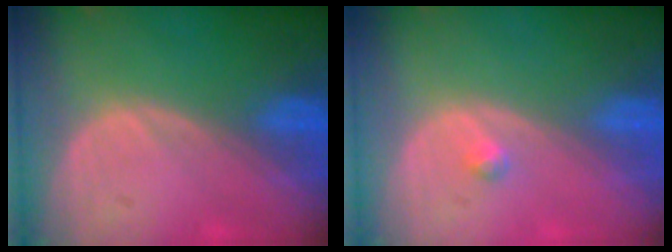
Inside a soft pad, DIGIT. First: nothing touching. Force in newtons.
{"total": 0.8, "press": 0.8, "slide": 0.1}